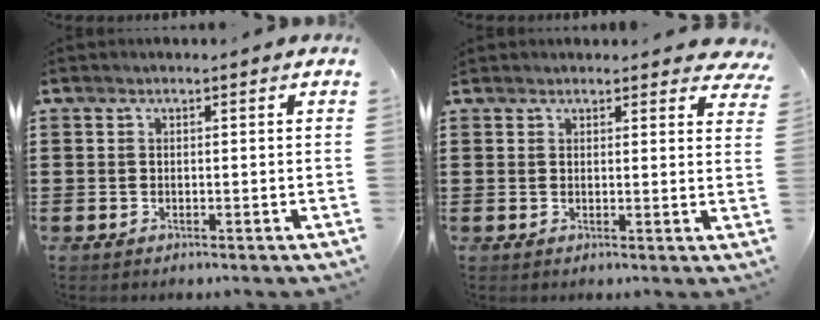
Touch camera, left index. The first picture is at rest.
{"total": 2.3, "force": [2.1, 0.6, 0.5], "torque": [-0.008, -0.004, 0.039]}